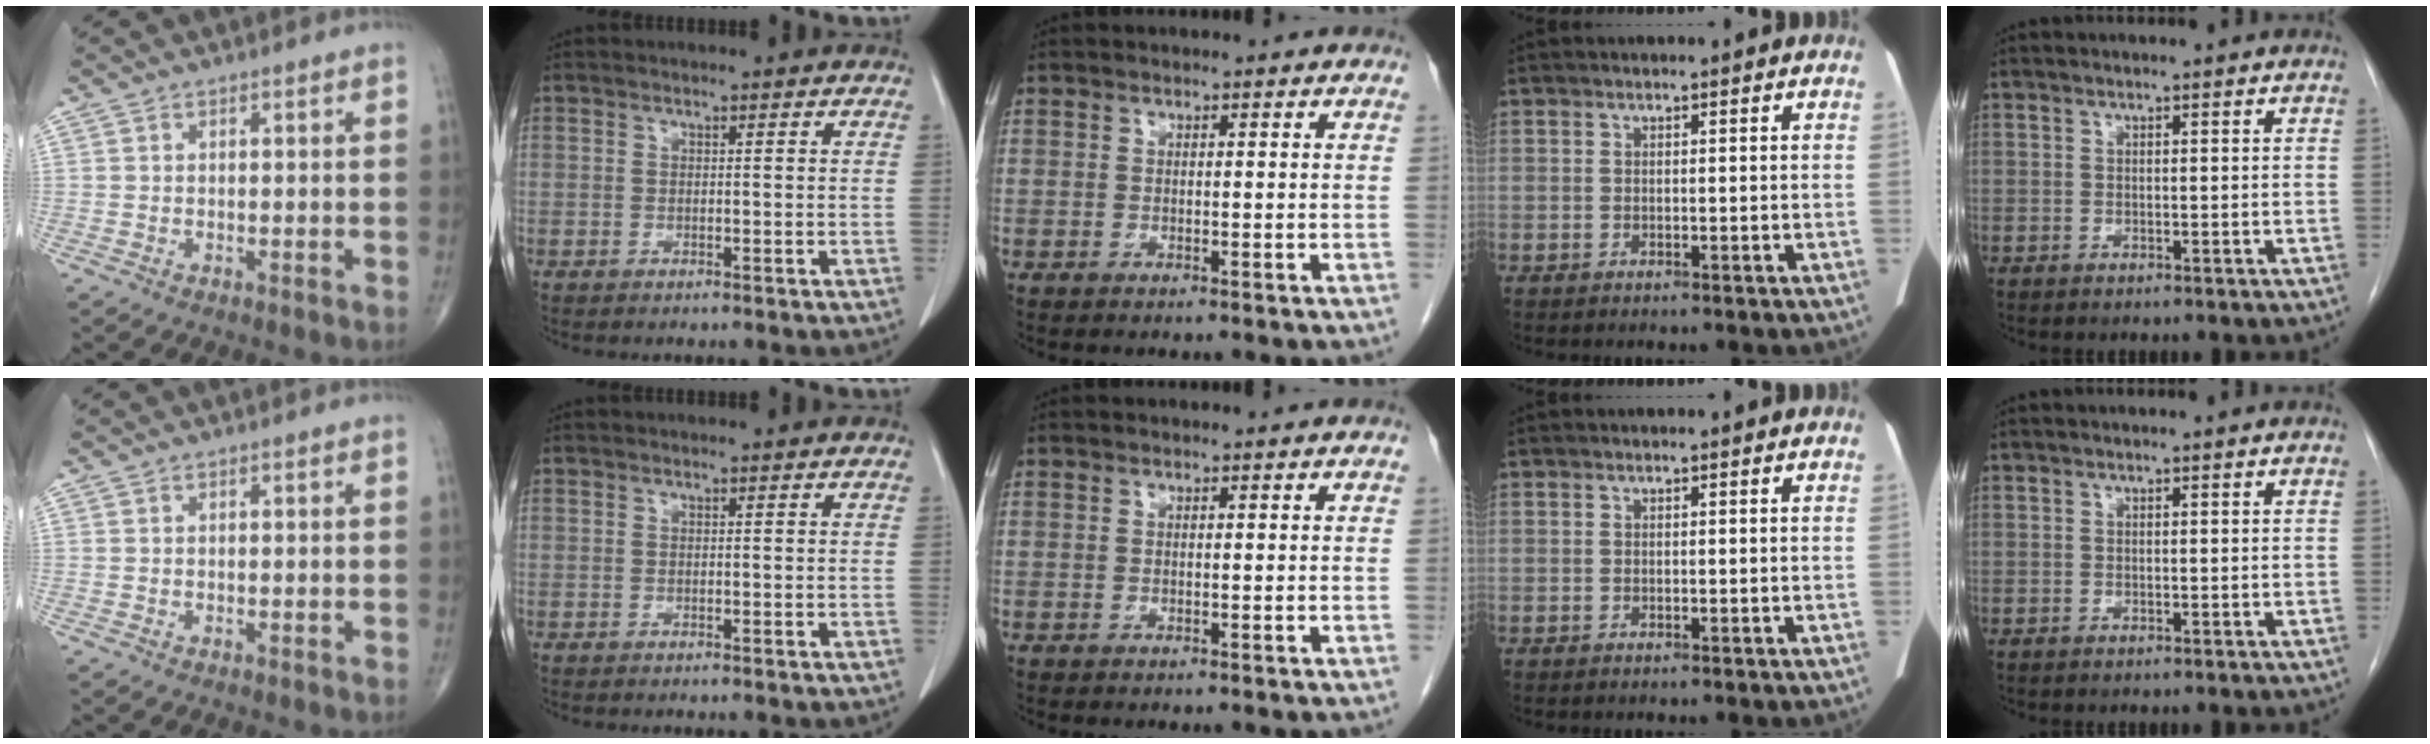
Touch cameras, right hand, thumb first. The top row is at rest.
{}